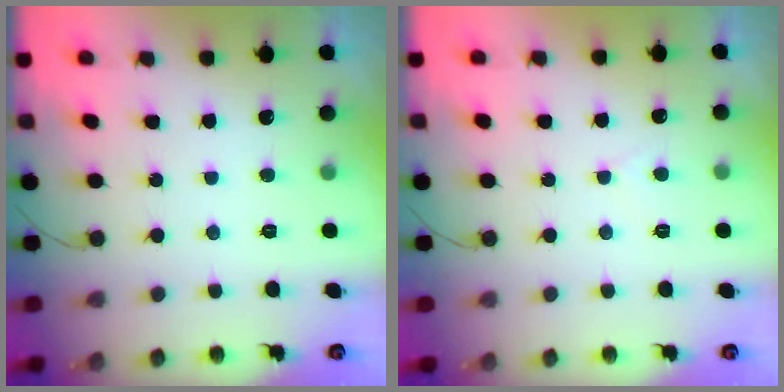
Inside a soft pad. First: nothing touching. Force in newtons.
{"total": 2.3, "press": 2.3, "slide": 0.2}